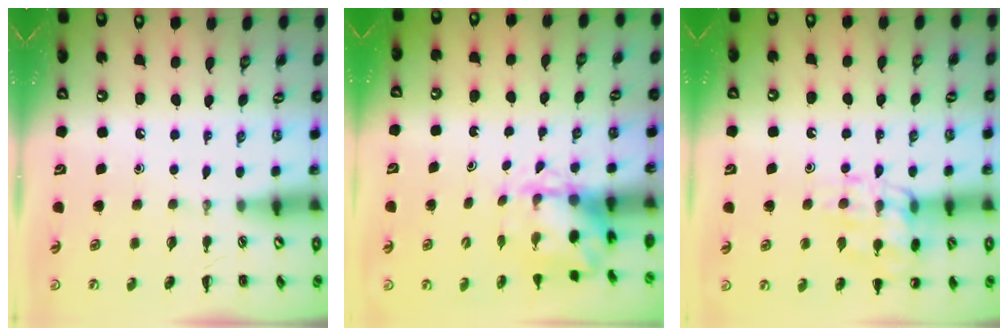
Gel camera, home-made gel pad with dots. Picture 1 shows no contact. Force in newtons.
{"total": 4.0, "press": 3.9, "slide": 0.7}
{"total": 15.2, "press": 15.1, "slide": 1.9}